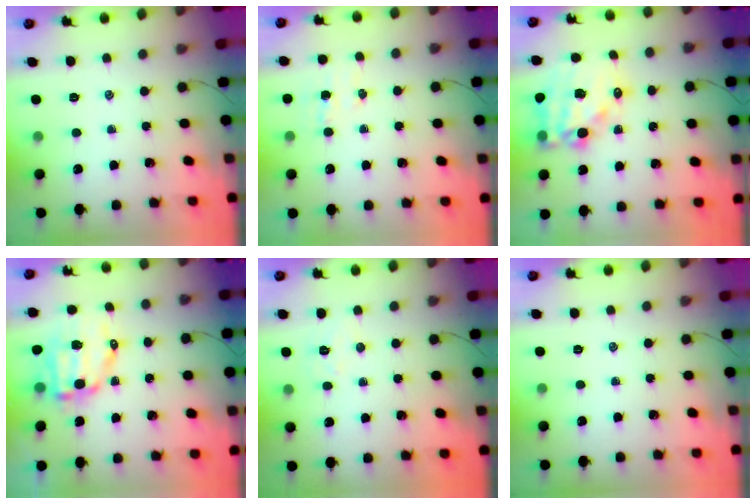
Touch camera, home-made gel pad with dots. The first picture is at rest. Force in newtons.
{"total": 4.5, "press": 4.4, "slide": 0.8}
{"total": 15.5, "press": 15.1, "slide": 3.7}
{"total": 9.9, "press": 9.7, "slide": 2.0}
{"total": 4.8, "press": 4.8, "slide": 0.9}
{"total": 0.0}